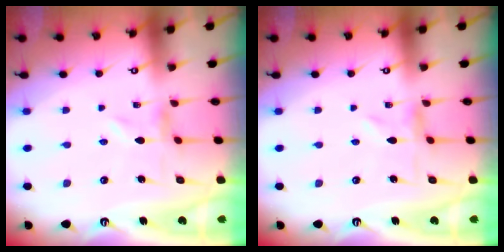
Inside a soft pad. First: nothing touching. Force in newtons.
{"total": 0.0}